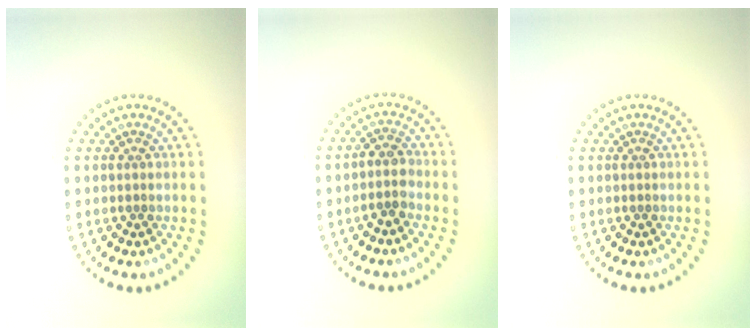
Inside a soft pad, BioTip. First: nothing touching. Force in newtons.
{"total": 2.0, "press": 1.8, "slide": 1.0}
{"total": 0.0}